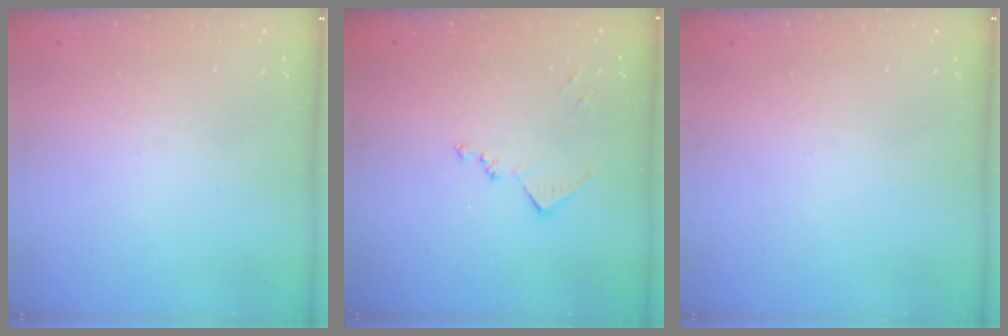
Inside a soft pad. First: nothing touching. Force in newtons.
{"total": 8.9, "press": 8.9, "slide": 0.6}
{"total": 0.0}